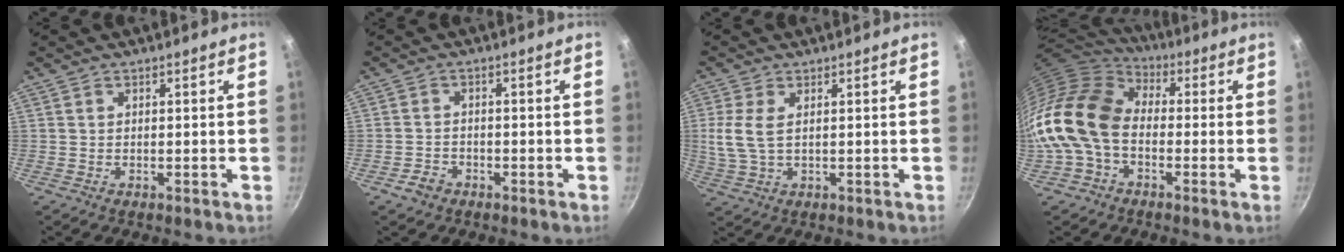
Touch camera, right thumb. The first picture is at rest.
{"total": 2.9, "force": [-1.8, 2.1, 1.0], "torque": [-0.014, 0.024, -0.031]}
{"total": 6.1, "force": [1.0, 3.1, 5.1], "torque": [-0.116, -0.001, 0.023]}
{"total": 17.2, "force": [-1.7, 12.0, 12.2], "torque": [-0.220, 0.035, -0.052]}